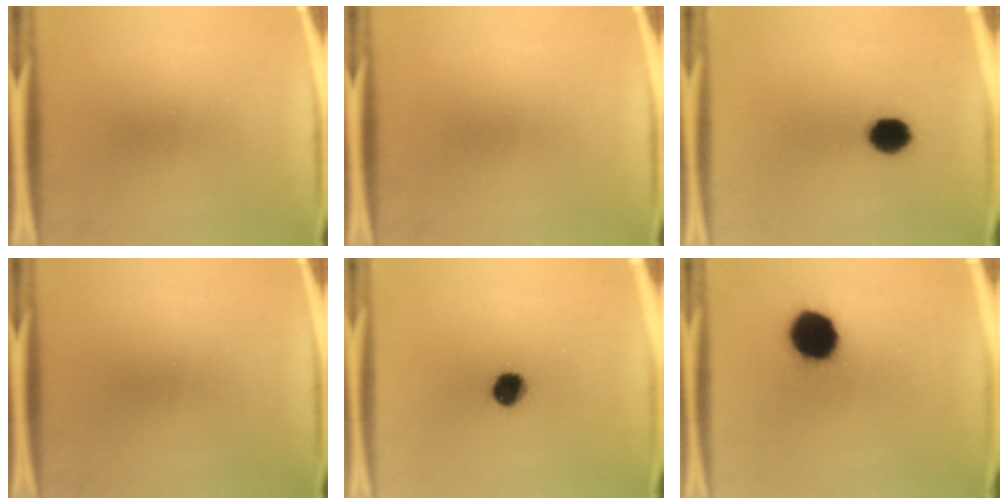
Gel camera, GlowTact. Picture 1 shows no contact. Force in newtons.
{"total": 0.0}
{"total": 6.8}
{"total": 0.0}
{"total": 6.5}
{"total": 13.7}